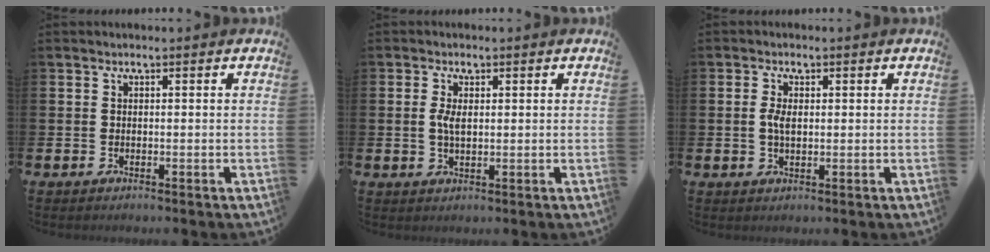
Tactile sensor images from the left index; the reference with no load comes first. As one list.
[{"total": 2.8, "force": [0.8, 1.4, 2.3], "torque": [-0.038, 0.001, 0.010]}, {"total": 2.7, "force": [0.5, 1.4, 2.2], "torque": [-0.035, 0.003, 0.005]}]